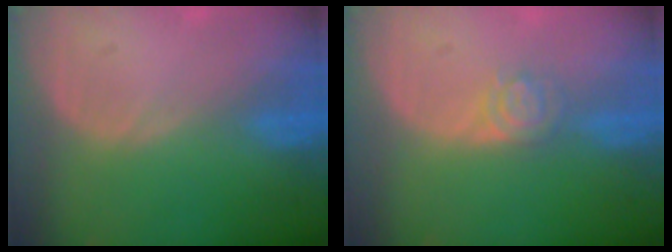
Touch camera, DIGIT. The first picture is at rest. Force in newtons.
{"total": 3.8, "press": 3.5, "slide": 1.6}